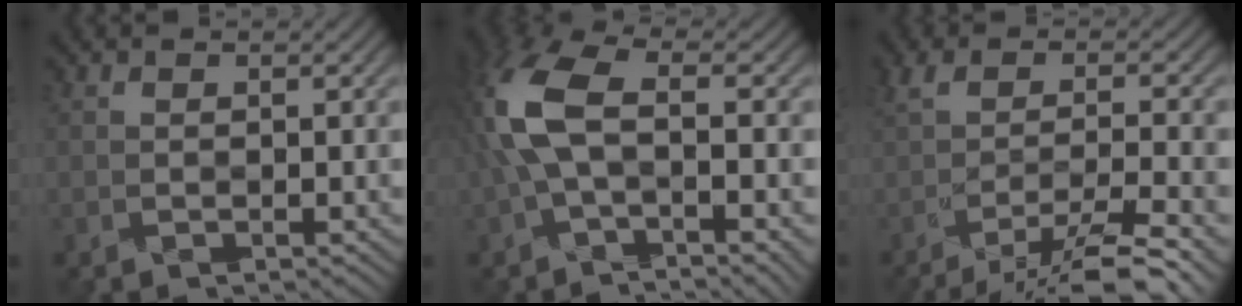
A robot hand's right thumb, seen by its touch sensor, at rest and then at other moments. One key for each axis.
{"total": 9.7, "fx": -0.6, "fy": 3.6, "fz": 9.0, "tx": -0.220, "ty": 0.013, "tz": -0.023}
{"total": 7.6, "fx": -4.5, "fy": 1.3, "fz": 6.0, "tx": -0.095, "ty": 0.005, "tz": -0.083}